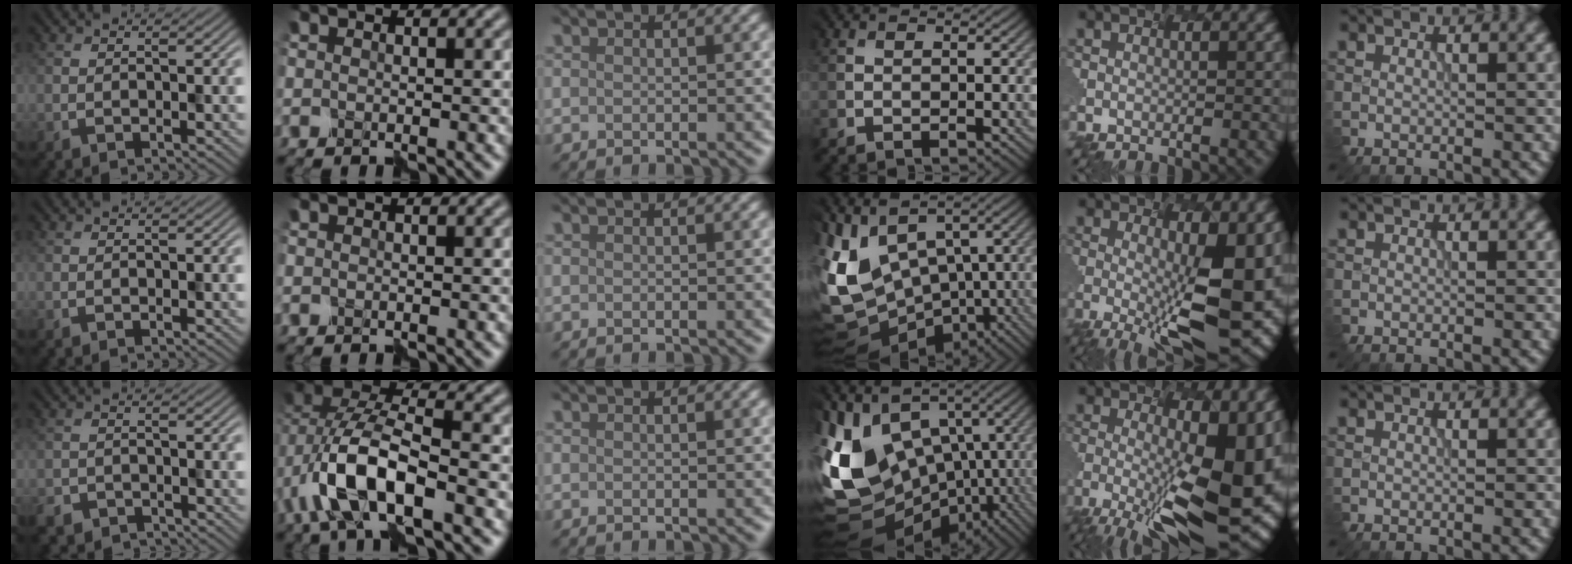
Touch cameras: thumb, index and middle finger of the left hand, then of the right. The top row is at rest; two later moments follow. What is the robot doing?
{"motion": "disassemble", "object": "puzzle pieces"}